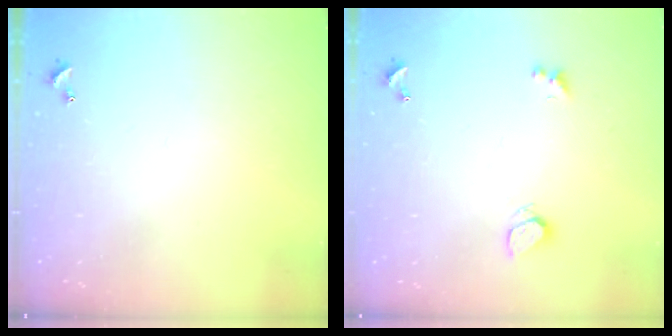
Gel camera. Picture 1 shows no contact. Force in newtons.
{"total": 1.8, "press": 1.7, "slide": 0.6}